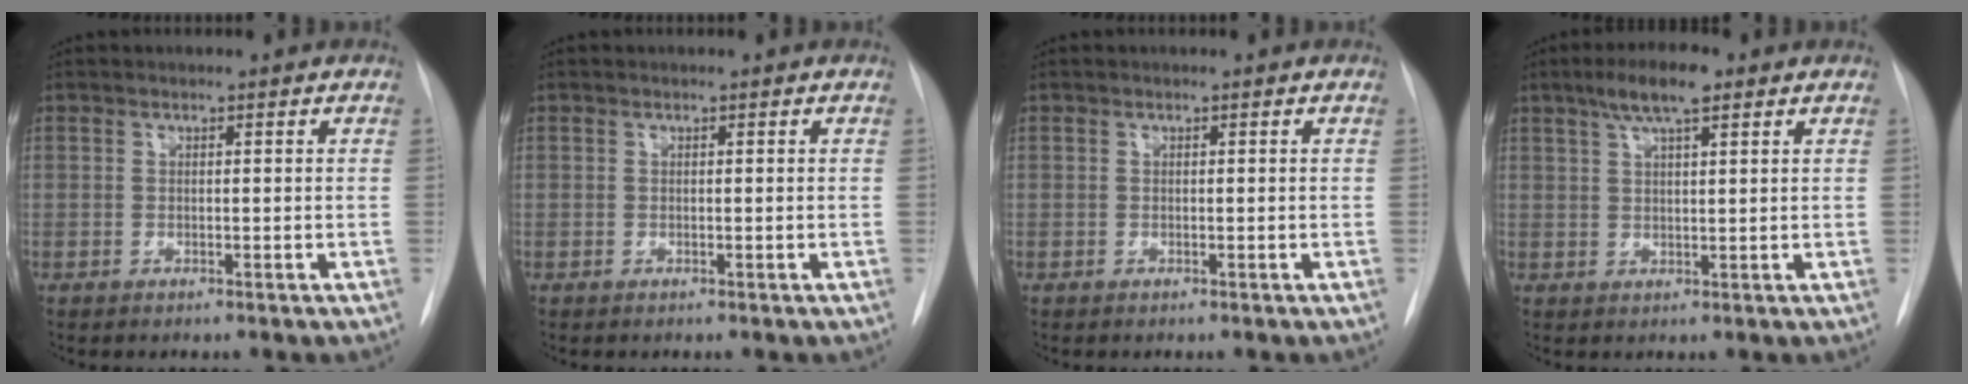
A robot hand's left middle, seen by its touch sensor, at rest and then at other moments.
{"total": 0.0}
{"total": 0.0}
{"total": 6.0, "force": [3.7, 1.1, 4.6], "torque": [-0.088, 0.011, 0.063]}